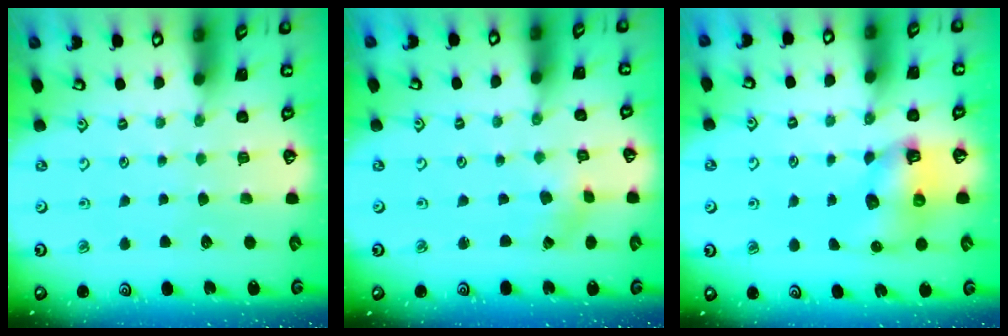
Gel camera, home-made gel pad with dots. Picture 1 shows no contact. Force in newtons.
{"total": 1.0, "press": 1.0, "slide": 0.2}
{"total": 8.3, "press": 8.3, "slide": 1.0}